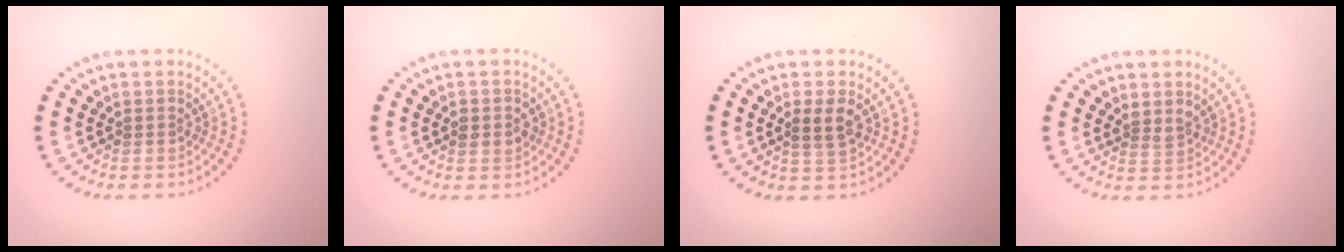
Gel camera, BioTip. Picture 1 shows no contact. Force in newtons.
{"total": 1.3, "press": 1.3, "slide": 0.2}
{"total": 2.1, "press": 1.9, "slide": 0.7}
{"total": 1.5, "press": 1.1, "slide": 1.0}